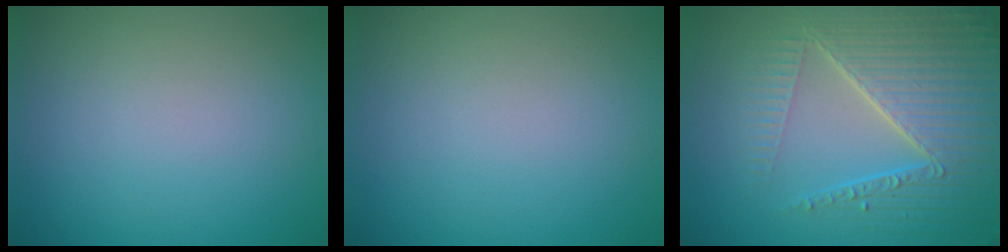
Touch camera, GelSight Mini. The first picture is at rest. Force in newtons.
{"total": 0.0}
{"total": 7.0, "press": 5.4, "slide": 4.4}